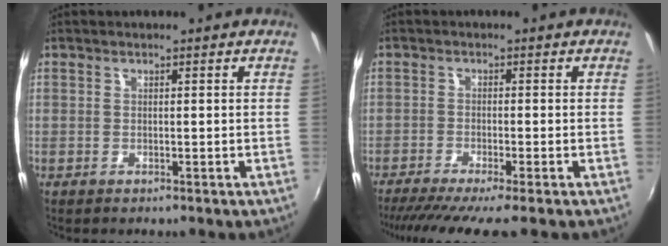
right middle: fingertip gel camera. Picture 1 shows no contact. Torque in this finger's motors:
{"motor_torque": [0.93, -0.88, 0.21, 0.05]}